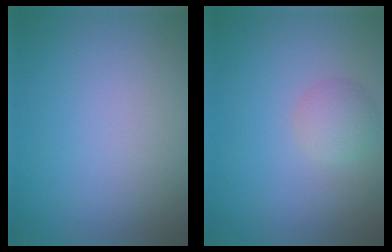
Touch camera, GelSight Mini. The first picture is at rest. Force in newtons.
{"total": 2.1, "press": 2.1, "slide": 0.1}